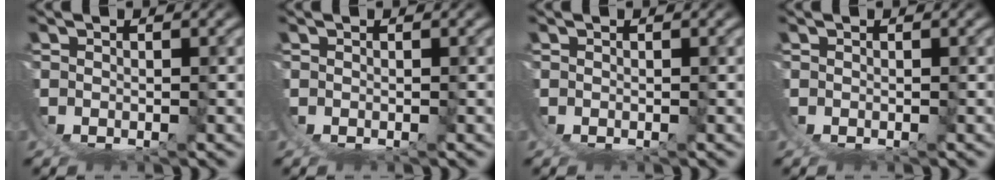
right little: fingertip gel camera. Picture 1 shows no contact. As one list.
[{"total": 0.0}, {"total": 0.0}, {"total": 0.0}]